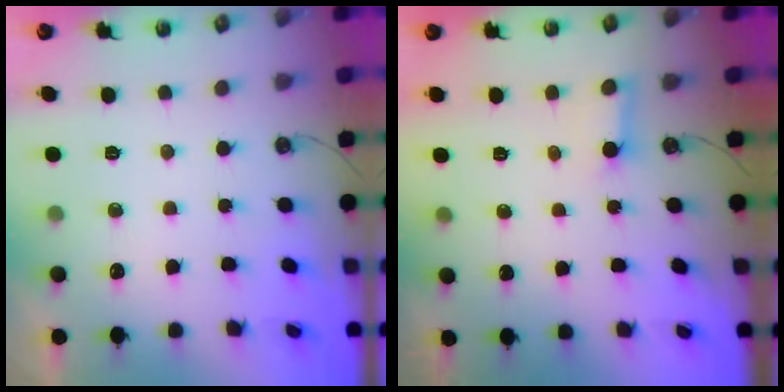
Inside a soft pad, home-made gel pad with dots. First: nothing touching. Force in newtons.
{"total": 3.0, "press": 3.0, "slide": 0.4}